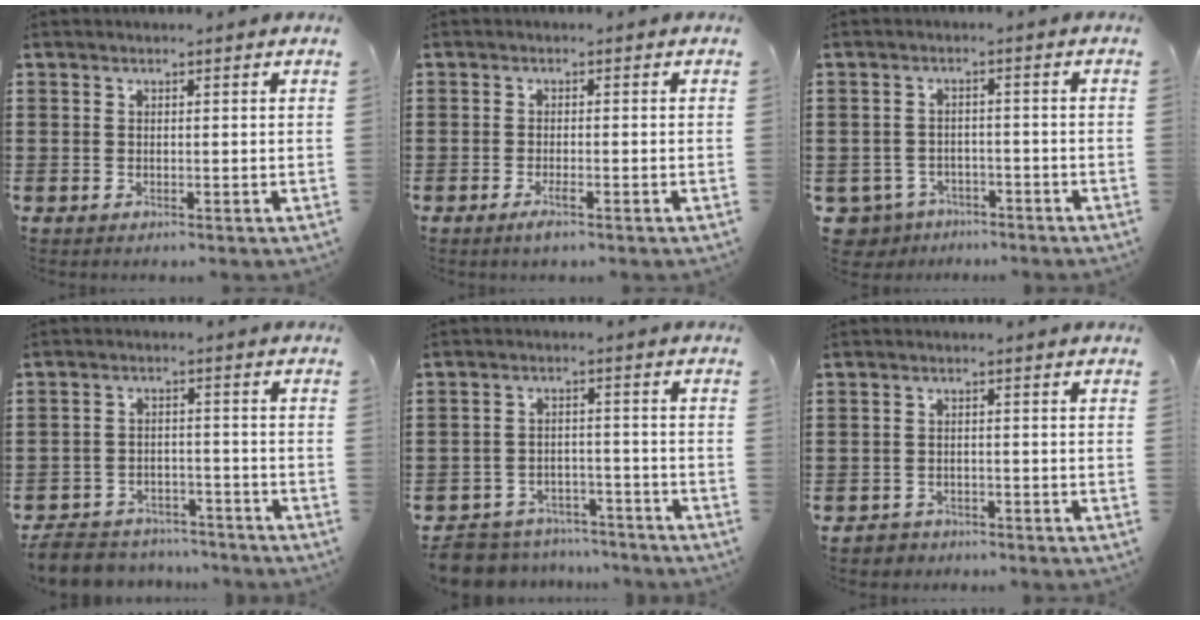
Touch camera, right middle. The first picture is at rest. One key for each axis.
{"total": 1.8, "fx": -1.0, "fy": 0.3, "fz": 1.5, "tx": -0.032, "ty": -0.004, "tz": -0.021}
{"total": 3.4, "fx": -3.2, "fy": 1.1, "fz": 0.1, "tx": -0.027, "ty": -0.004, "tz": -0.073}
{"total": 5.3, "fx": -5.1, "fy": 1.2, "fz": 0.3, "tx": -0.016, "ty": 0.009, "tz": -0.105}
{"total": 6.5, "fx": -6.3, "fy": 1.3, "fz": 0.4, "tx": -0.022, "ty": 0.011, "tz": -0.131}
{"total": 1.9, "fx": -1.7, "fy": 0.6, "fz": -0.2, "tx": -0.004, "ty": 0.000, "tz": -0.040}